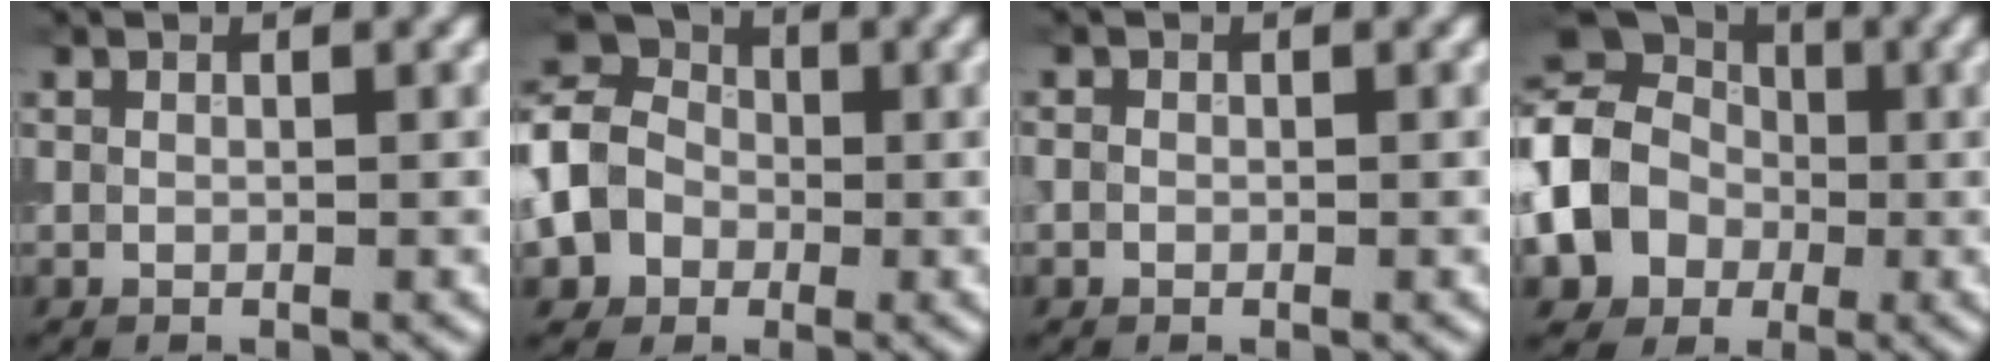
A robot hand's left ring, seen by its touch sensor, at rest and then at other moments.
{"total": 9.3, "force": [-2.1, 8.1, 4.0], "torque": [-0.095, 0.010, -0.067]}
{"total": 0.6, "force": [-0.2, 0.6, 0.1], "torque": [0.001, -0.004, -0.005]}
{"total": 10.3, "force": [-1.5, 8.7, 5.3], "torque": [-0.102, -0.013, -0.051]}